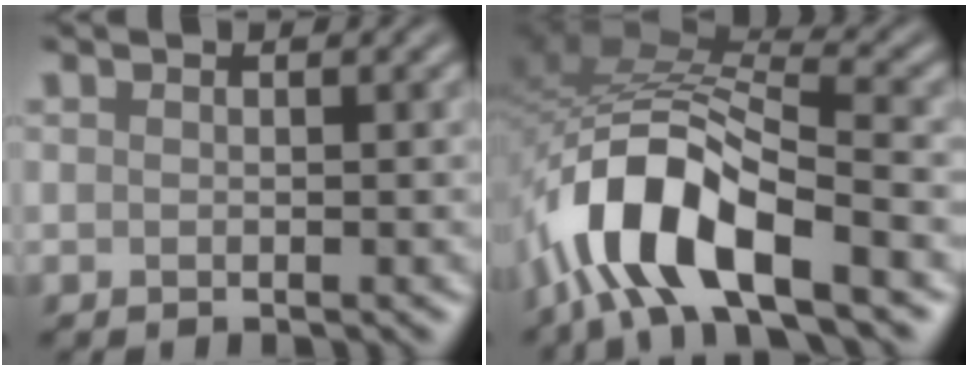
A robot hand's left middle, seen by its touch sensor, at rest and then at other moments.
{"total": 10.4, "force": [-5.4, 4.2, 7.8], "torque": [-0.148, 0.012, -0.108]}